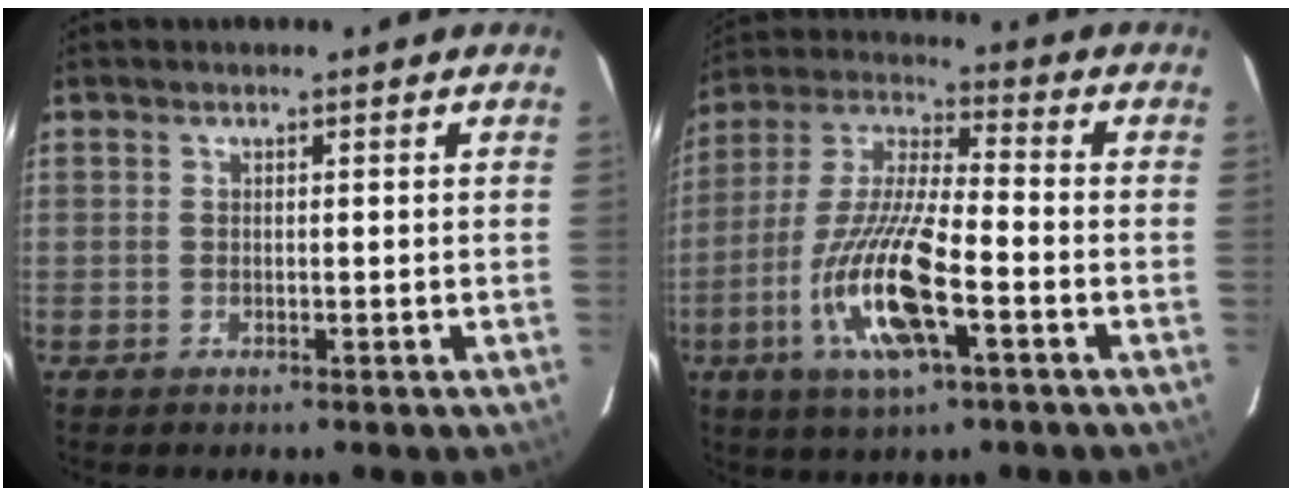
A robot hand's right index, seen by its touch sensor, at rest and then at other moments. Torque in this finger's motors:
{"motor_torque": [1.29, -0.85, 0.51, 0.21]}